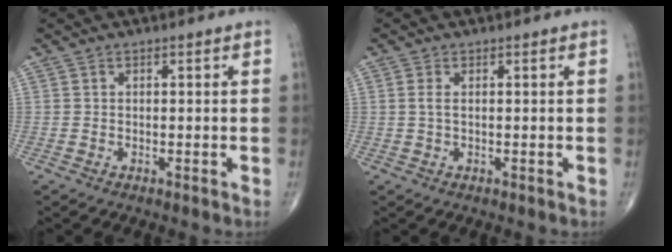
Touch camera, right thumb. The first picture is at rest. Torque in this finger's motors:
{"motor_torque": [-0.08, -0.17, 0.18, 0.22, 0.00]}